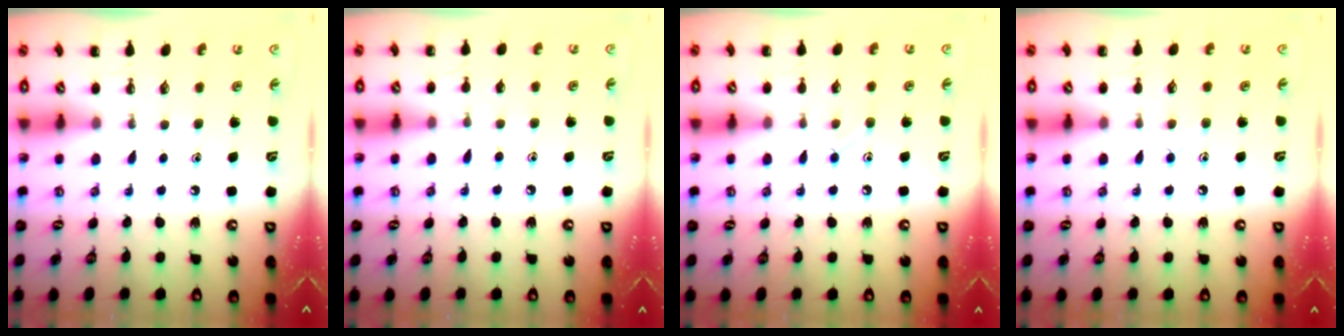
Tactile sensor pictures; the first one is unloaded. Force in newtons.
{"total": 5.7, "press": 5.4, "slide": 1.7}
{"total": 6.6, "press": 6.3, "slide": 1.9}
{"total": 6.1, "press": 5.8, "slide": 1.9}